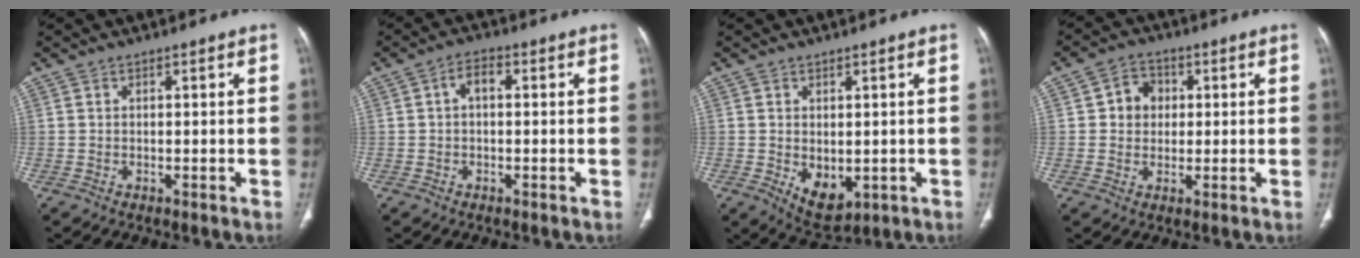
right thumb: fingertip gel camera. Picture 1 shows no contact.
{"total": 3.4, "force": [0.2, 2.0, 2.7], "torque": [-0.044, 0.015, -0.001]}
{"total": 6.8, "force": [-1.2, 4.3, 5.1], "torque": [-0.065, -0.011, 0.002]}
{"total": 5.9, "force": [0.9, 5.1, 2.7], "torque": [-0.017, 0.007, 0.009]}